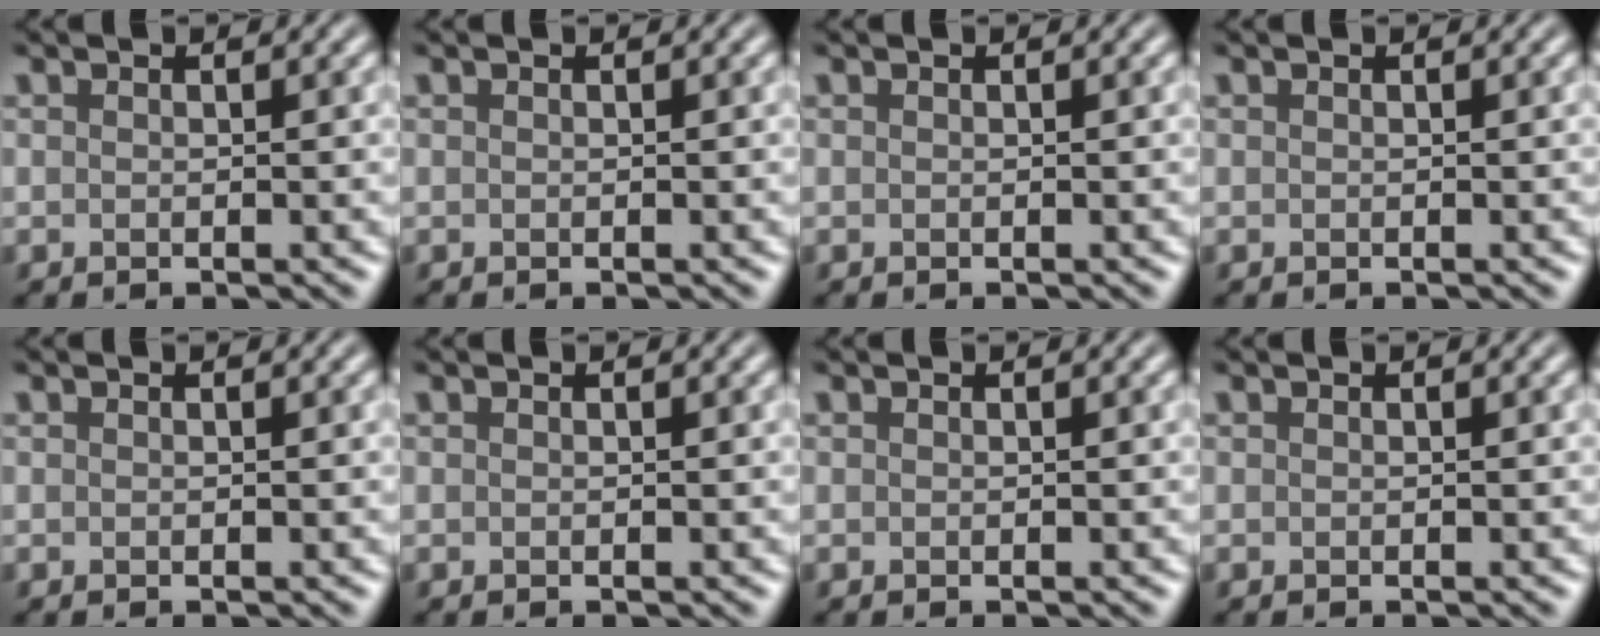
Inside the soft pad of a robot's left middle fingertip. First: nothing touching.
{"total": 0.0}
{"total": 0.0}
{"total": 0.0}
{"total": 0.0}
{"total": 0.0}
{"total": 0.0}
{"total": 0.0}